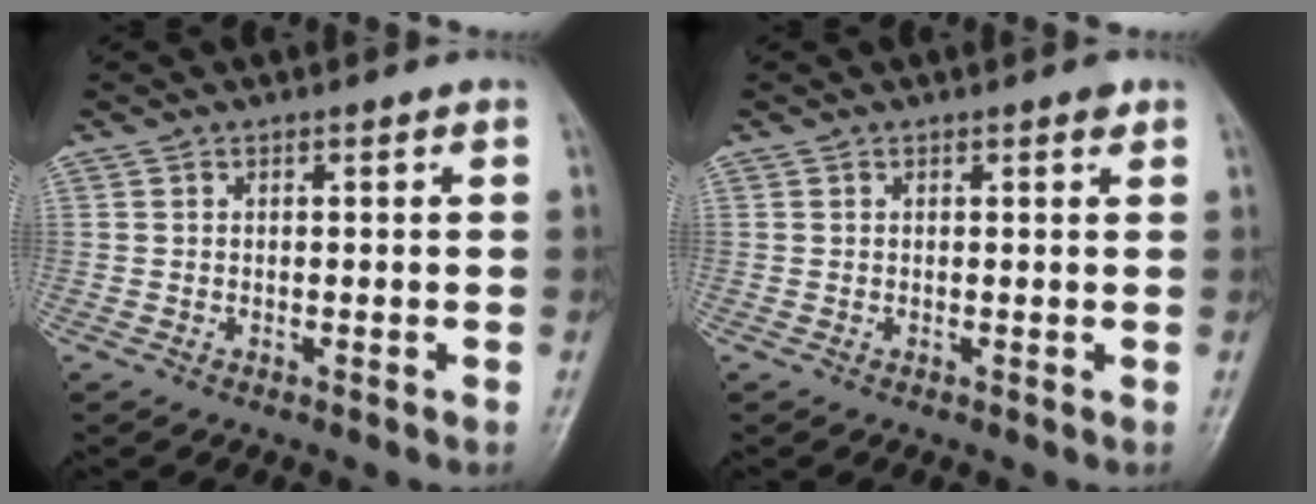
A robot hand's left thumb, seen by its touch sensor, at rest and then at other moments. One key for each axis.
{"total": 0.9, "fx": 0.6, "fy": 0.3, "fz": 0.6, "tx": -0.007, "ty": -0.002, "tz": 0.007}